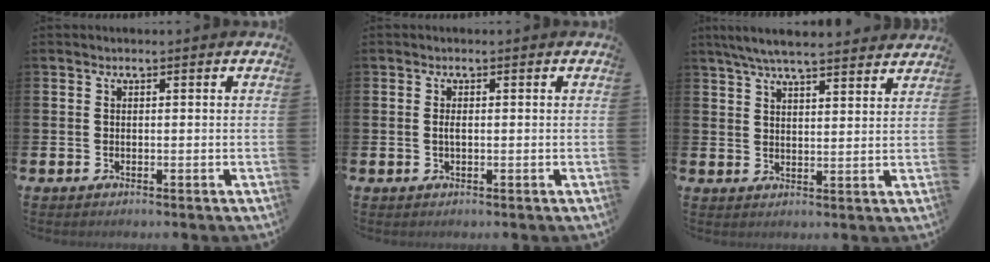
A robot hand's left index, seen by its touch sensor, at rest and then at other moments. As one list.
[{"total": 0.9, "force": [0.0, 0.3, 0.8], "torque": [-0.018, 0.003, -0.001]}, {"total": 6.4, "force": [6.0, 0.7, 2.0], "torque": [-0.054, -0.022, 0.110]}]